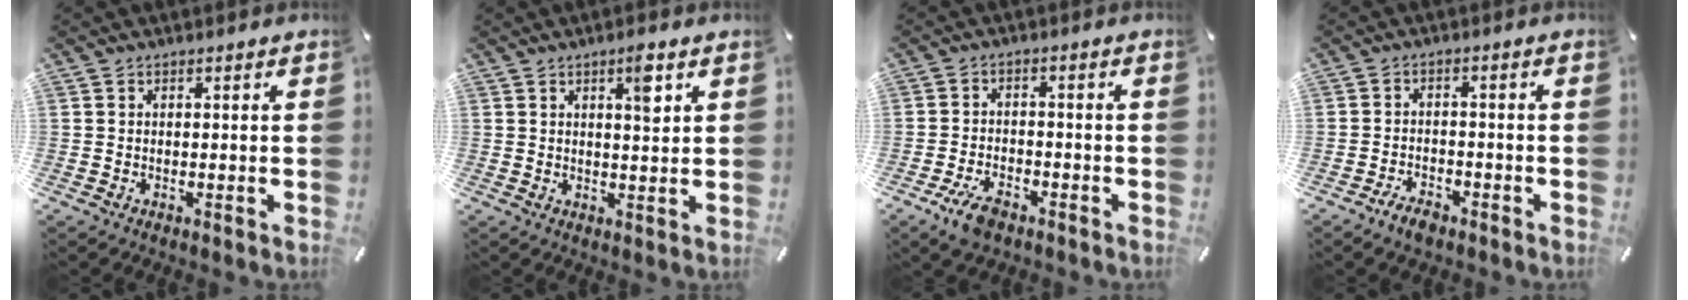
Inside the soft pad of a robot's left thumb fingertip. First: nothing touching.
{"total": 5.0, "force": [2.3, 1.3, 4.2], "torque": [-0.057, -0.011, 0.032]}
{"total": 5.9, "force": [-3.6, 3.0, 3.5], "torque": [-0.077, 0.014, -0.069]}
{"total": 3.5, "force": [-2.8, 1.6, 1.4], "torque": [-0.029, 0.014, -0.055]}